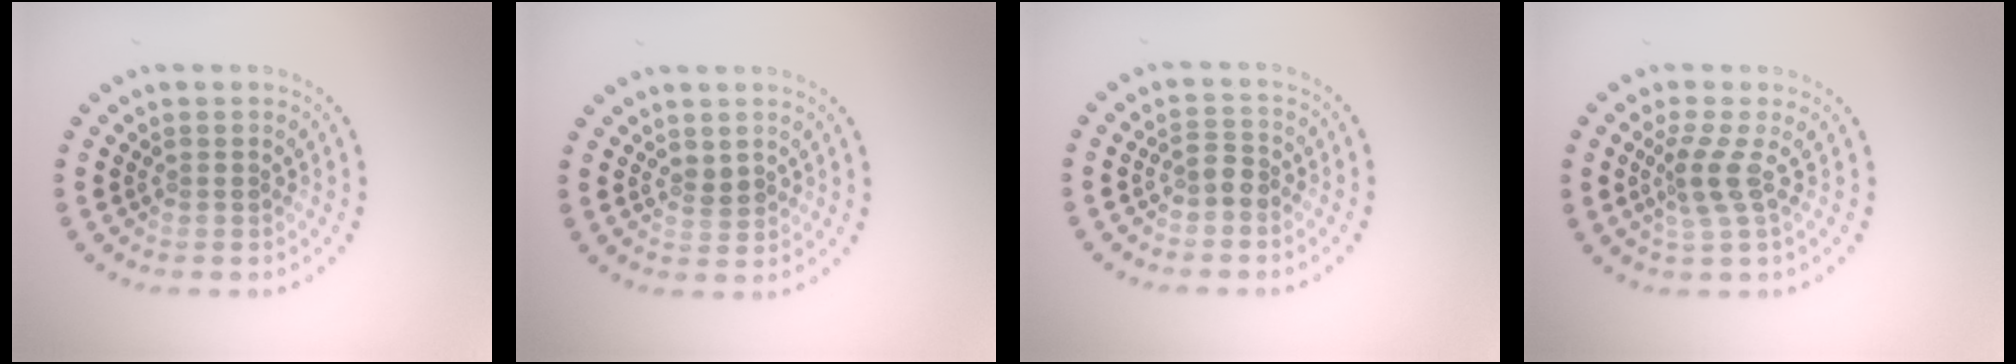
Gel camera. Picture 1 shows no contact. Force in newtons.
{"total": 1.2, "press": 1.2, "slide": 0.4}
{"total": 1.7, "press": 1.5, "slide": 0.9}
{"total": 2.3, "press": 1.8, "slide": 1.5}